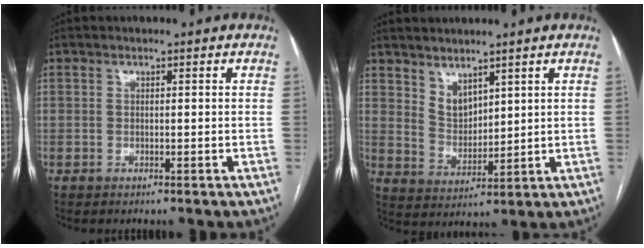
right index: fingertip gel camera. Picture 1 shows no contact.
{"total": 4.9, "force": [3.7, 2.4, 2.2], "torque": [-0.046, -0.005, 0.086]}